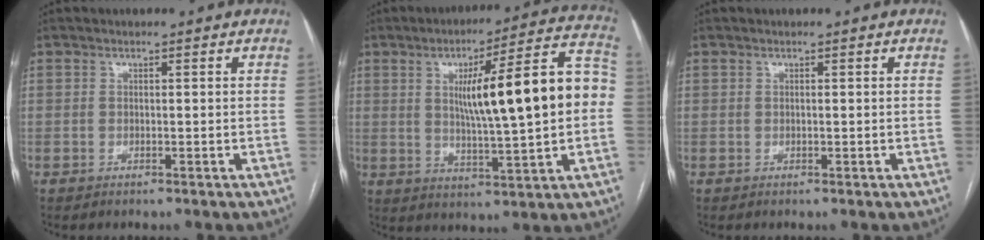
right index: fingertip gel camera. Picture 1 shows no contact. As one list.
[{"total": 18.0, "force": [1.7, 1.8, 17.9], "torque": [-0.259, 0.032, 0.025]}, {"total": 0.0}]